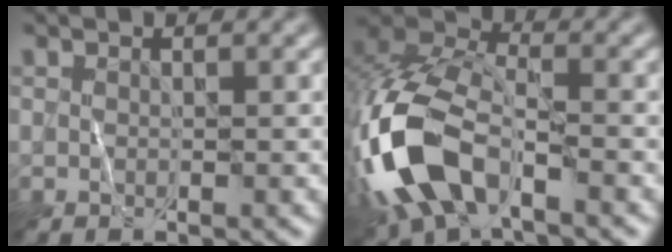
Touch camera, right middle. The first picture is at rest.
{"total": 12.2, "force": [-4.9, 6.4, 9.2], "torque": [-0.216, -0.007, -0.100]}